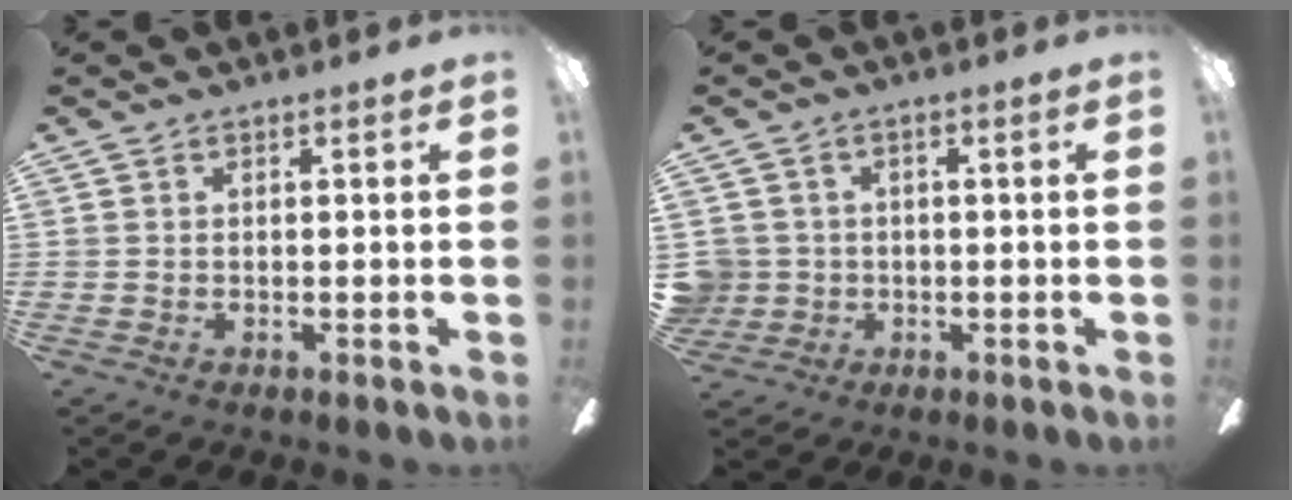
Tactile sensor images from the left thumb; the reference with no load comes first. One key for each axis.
{"total": 4.1, "fx": 0.2, "fy": 4.1, "fz": 0.4, "tx": -0.026, "ty": 0.011, "tz": 0.004}